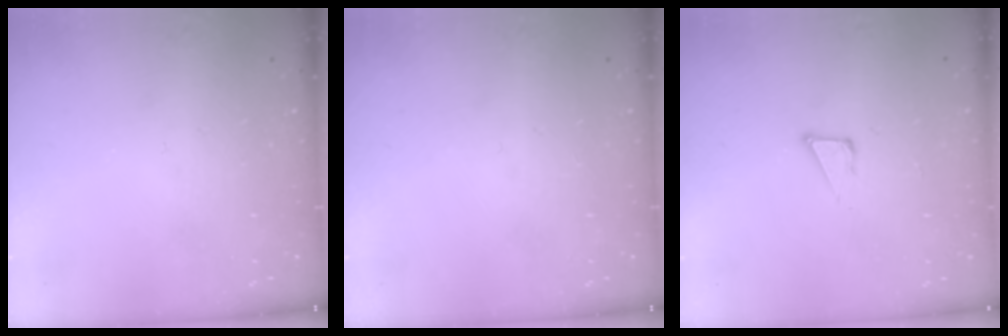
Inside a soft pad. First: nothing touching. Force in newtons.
{"total": 0.0}
{"total": 4.0, "press": 3.9, "slide": 0.8}